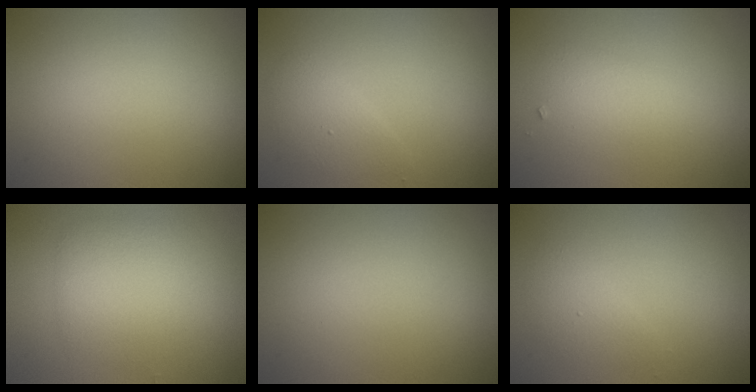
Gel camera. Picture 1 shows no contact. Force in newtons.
{"total": 2.0, "press": 2.0, "slide": 0.2}
{"total": 2.3, "press": 2.3, "slide": 0.2}
{"total": 3.7, "press": 3.7, "slide": 0.1}
{"total": 0.0}
{"total": 1.7, "press": 1.7, "slide": 0.2}